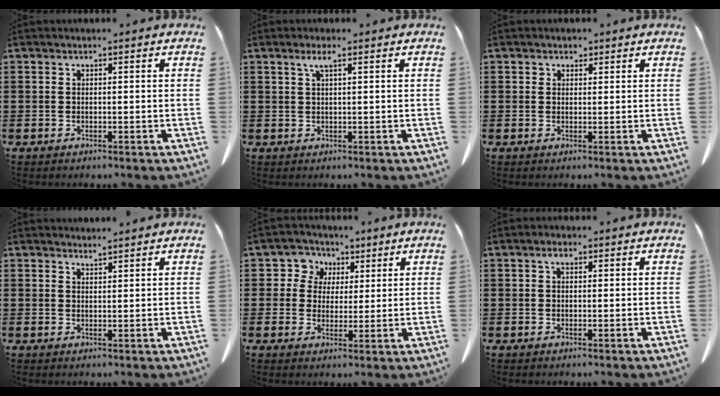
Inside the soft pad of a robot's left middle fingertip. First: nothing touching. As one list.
[{"total": 1.9, "force": [1.0, 0.3, 1.6], "torque": [-0.035, 0.003, 0.016]}, {"total": 1.3, "force": [0.9, 0.9, 0.3], "torque": [-0.008, 0.005, 0.018]}, {"total": 1.8, "force": [1.7, 0.0, 0.3], "torque": [-0.009, 0.000, 0.034]}, {"total": 5.4, "force": [2.4, 4.8, 0.8], "torque": [-0.038, 0.007, 0.041]}, {"total": 1.5, "force": [0.6, 0.8, 1.1], "torque": [-0.025, 0.007, 0.009]}]